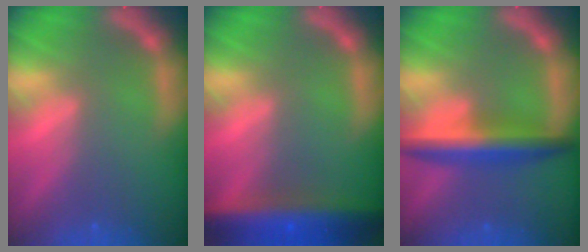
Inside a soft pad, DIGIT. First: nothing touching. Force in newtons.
{"total": 9.0}
{"total": 5.5}